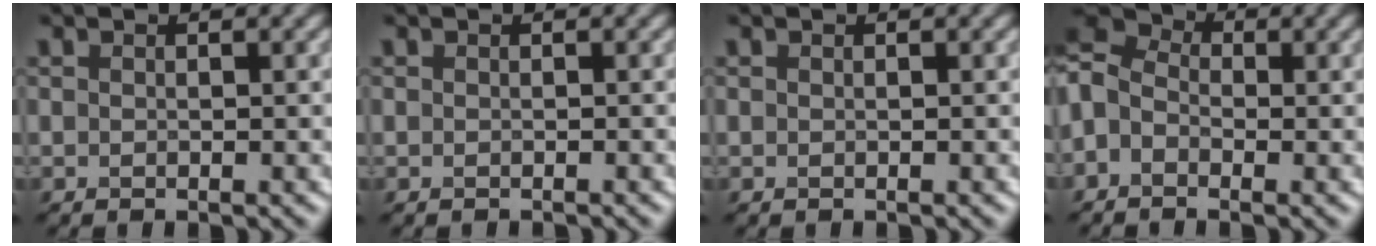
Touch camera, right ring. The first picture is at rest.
{"total": 0.6, "force": [-0.5, 0.0, -0.1], "torque": [0.002, -0.009, -0.010]}
{"total": 0.0}
{"total": 5.5, "force": [-0.8, 4.1, 3.5], "torque": [-0.088, 0.015, -0.026]}